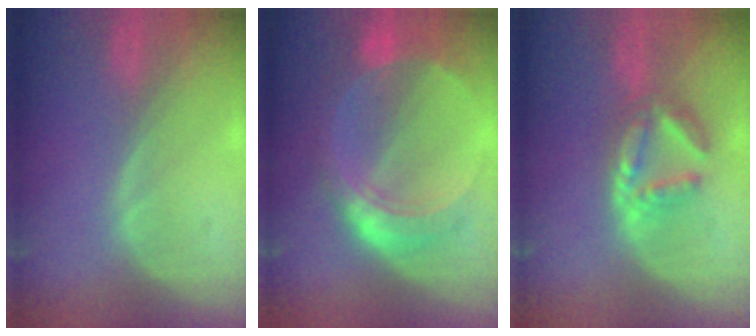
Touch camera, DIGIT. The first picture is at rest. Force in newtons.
{"total": 8.7, "press": 8.7, "slide": 0.6}
{"total": 6.1, "press": 5.7, "slide": 2.3}